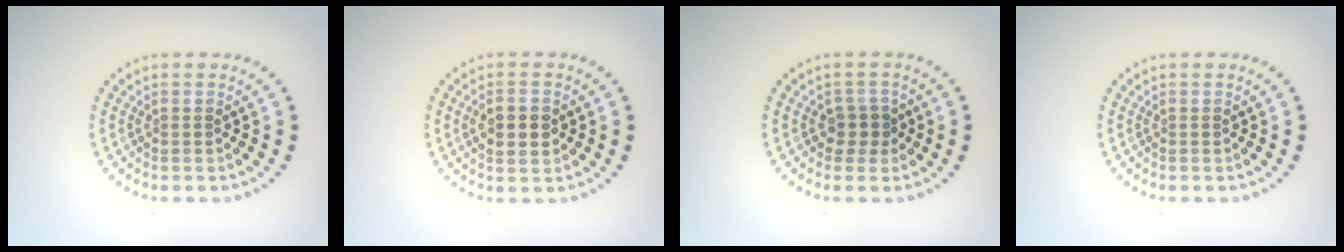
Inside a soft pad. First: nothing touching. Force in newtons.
{"total": 2.6, "press": 2.6, "slide": 0.0}
{"total": 1.8, "press": 1.5, "slide": 1.0}
{"total": 0.0}